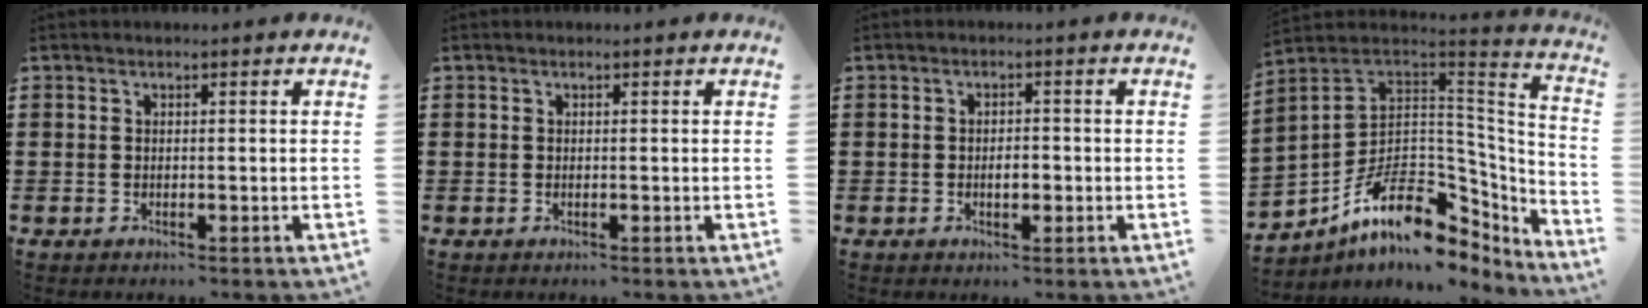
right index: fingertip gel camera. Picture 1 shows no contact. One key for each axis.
{"total": 0.0}
{"total": 2.5, "fx": -0.5, "fy": 1.1, "fz": 2.2, "tx": -0.043, "ty": 0.003, "tz": -0.010}
{"total": 14.2, "fx": -5.8, "fy": 9.0, "fz": 9.3, "tx": -0.168, "ty": 0.003, "tz": -0.095}